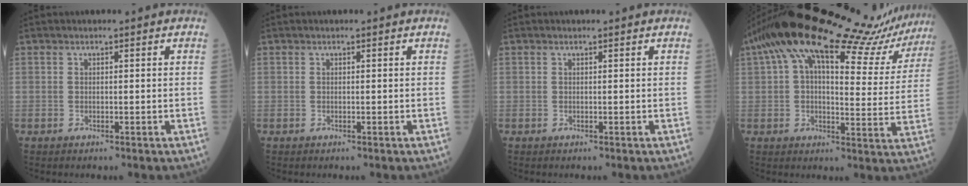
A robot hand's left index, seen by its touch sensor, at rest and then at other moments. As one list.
[{"total": 0.0}, {"total": 0.0}, {"total": 24.0, "force": [20.0, 4.5, 12.4], "torque": [-0.206, 0.030, 0.261]}]